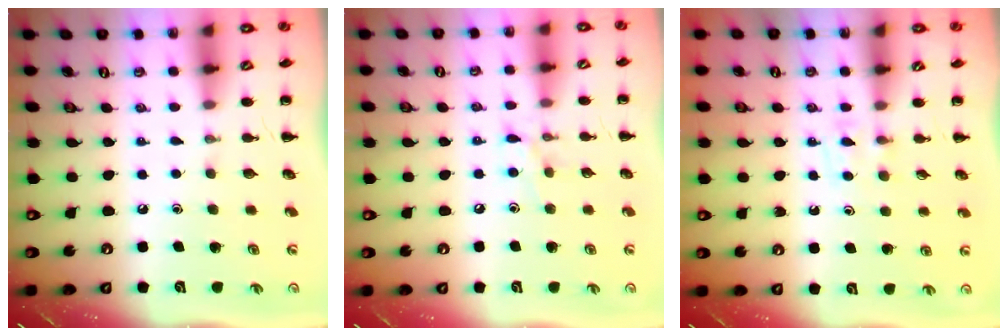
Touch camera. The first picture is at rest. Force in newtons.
{"total": 6.9, "press": 6.7, "slide": 1.4}
{"total": 3.9, "press": 3.6, "slide": 1.5}